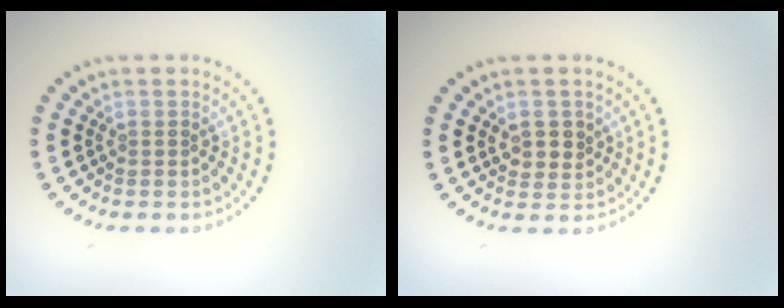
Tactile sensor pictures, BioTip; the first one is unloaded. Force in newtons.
{"total": 2.0, "press": 2.0, "slide": 0.6}